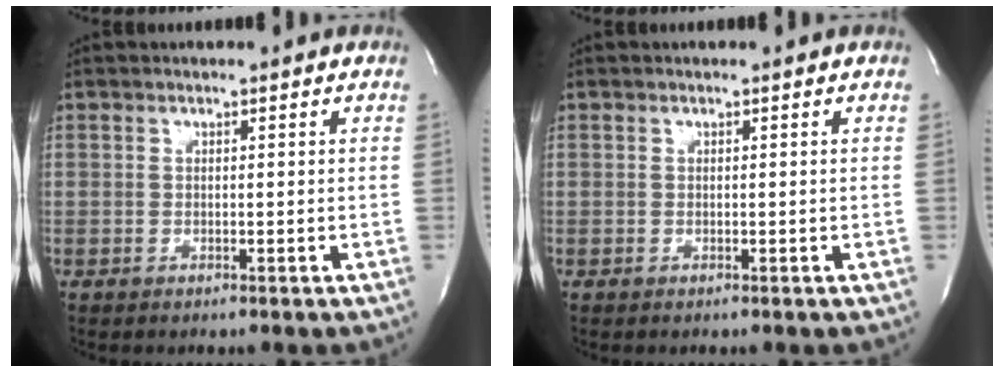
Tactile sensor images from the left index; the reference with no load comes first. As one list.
[{"total": 0.0}]